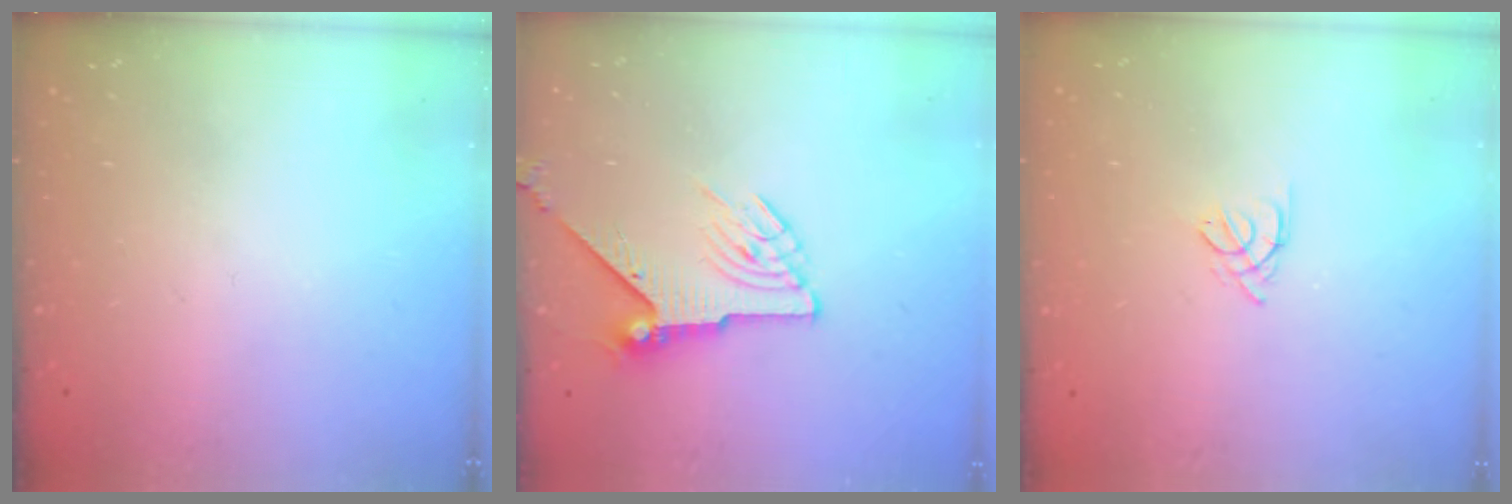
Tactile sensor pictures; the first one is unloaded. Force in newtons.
{"total": 7.4, "press": 7.4, "slide": 0.1}
{"total": 3.0, "press": 2.9, "slide": 0.7}